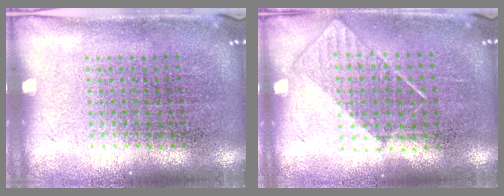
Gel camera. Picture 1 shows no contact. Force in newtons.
{"total": 0.8, "press": 0.7, "slide": 0.4}